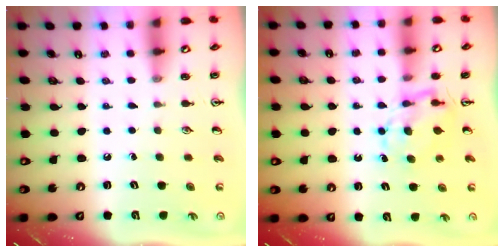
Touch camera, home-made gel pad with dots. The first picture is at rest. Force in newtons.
{"total": 6.2, "press": 6.1, "slide": 0.6}